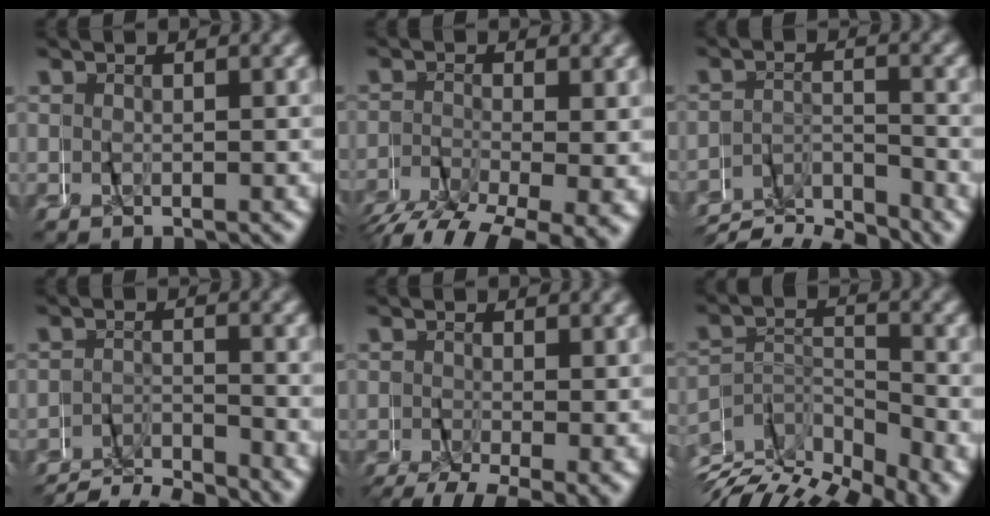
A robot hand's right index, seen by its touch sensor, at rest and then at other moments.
{"total": 6.1, "force": [-4.8, 1.8, 3.3], "torque": [-0.061, -0.026, -0.069]}
{"total": 6.0, "force": [-5.8, 1.2, 1.0], "torque": [-0.010, -0.013, -0.100]}
{"total": 5.6, "force": [-5.5, 0.7, 0.5], "torque": [-0.001, -0.016, -0.092]}
{"total": 5.1, "force": [-3.3, 2.0, 3.3], "torque": [-0.046, -0.022, -0.043]}
{"total": 6.9, "force": [-5.2, 2.7, 3.5], "torque": [-0.050, -0.008, -0.093]}